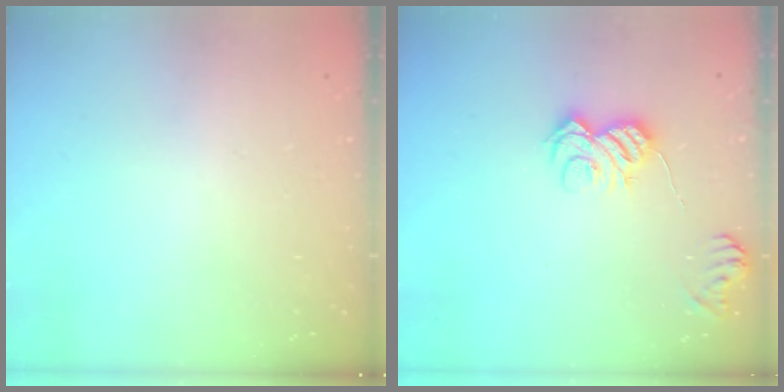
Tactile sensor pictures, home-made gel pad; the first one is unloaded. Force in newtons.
{"total": 8.6, "press": 8.6, "slide": 0.7}